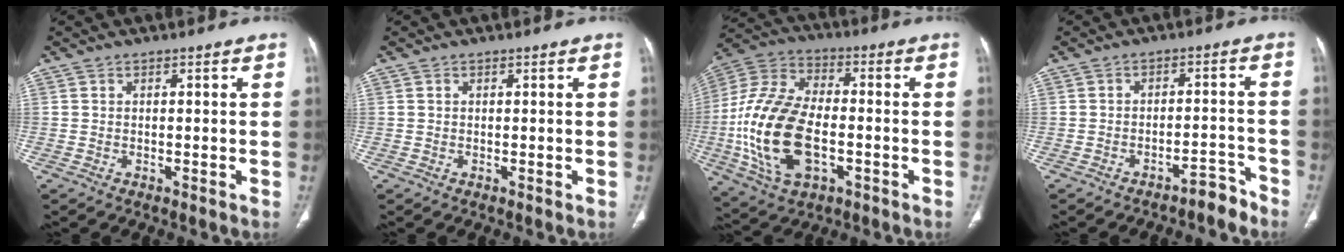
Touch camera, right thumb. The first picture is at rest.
{"total": 0.0}
{"total": 21.3, "force": [-4.0, 12.1, 17.0], "torque": [-0.351, 0.015, -0.069]}
{"total": 4.1, "force": [-3.6, 1.3, 1.3], "torque": [-0.011, 0.050, -0.050]}